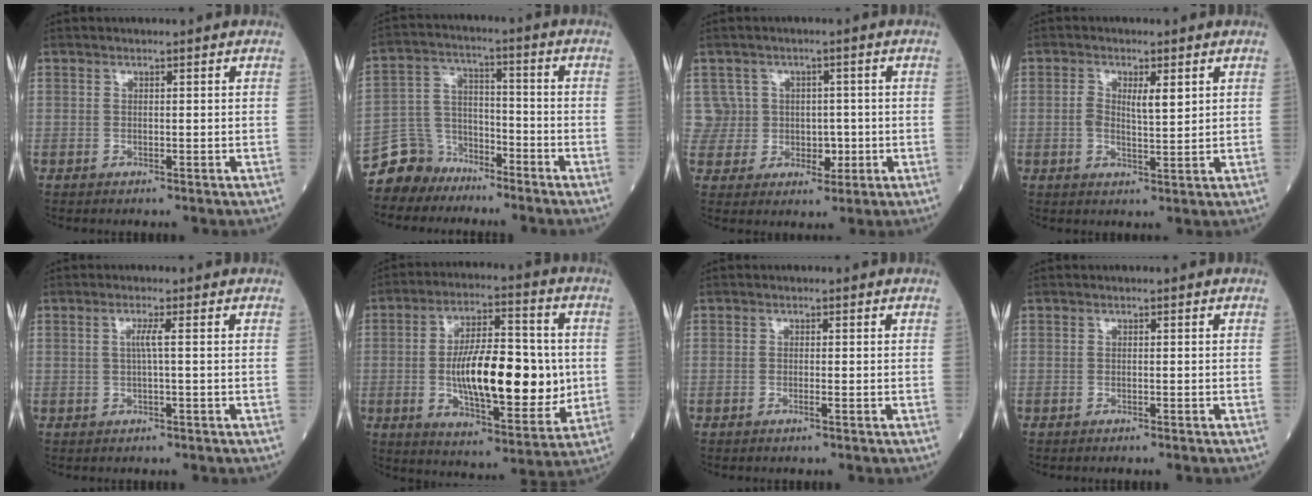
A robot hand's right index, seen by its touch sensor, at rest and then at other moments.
{"total": 7.6, "force": [-6.2, 4.4, -0.5], "torque": [0.012, 0.027, -0.121]}
{"total": 6.1, "force": [1.0, 6.0, 0.0], "torque": [0.017, 0.027, 0.027]}
{"total": 4.2, "force": [1.2, 1.3, 3.8], "torque": [-0.070, 0.006, 0.022]}
{"total": 1.7, "force": [0.1, -0.4, 1.7], "torque": [-0.034, 0.001, 0.000]}
{"total": 17.7, "force": [-0.8, 6.0, 16.6], "torque": [-0.277, 0.003, -0.012]}
{"total": 0.7, "force": [-0.3, -0.1, 0.6], "torque": [-0.013, 0.002, -0.004]}
{"total": 1.3, "force": [-1.2, -0.1, 0.6], "torque": [-0.010, 0.000, -0.015]}